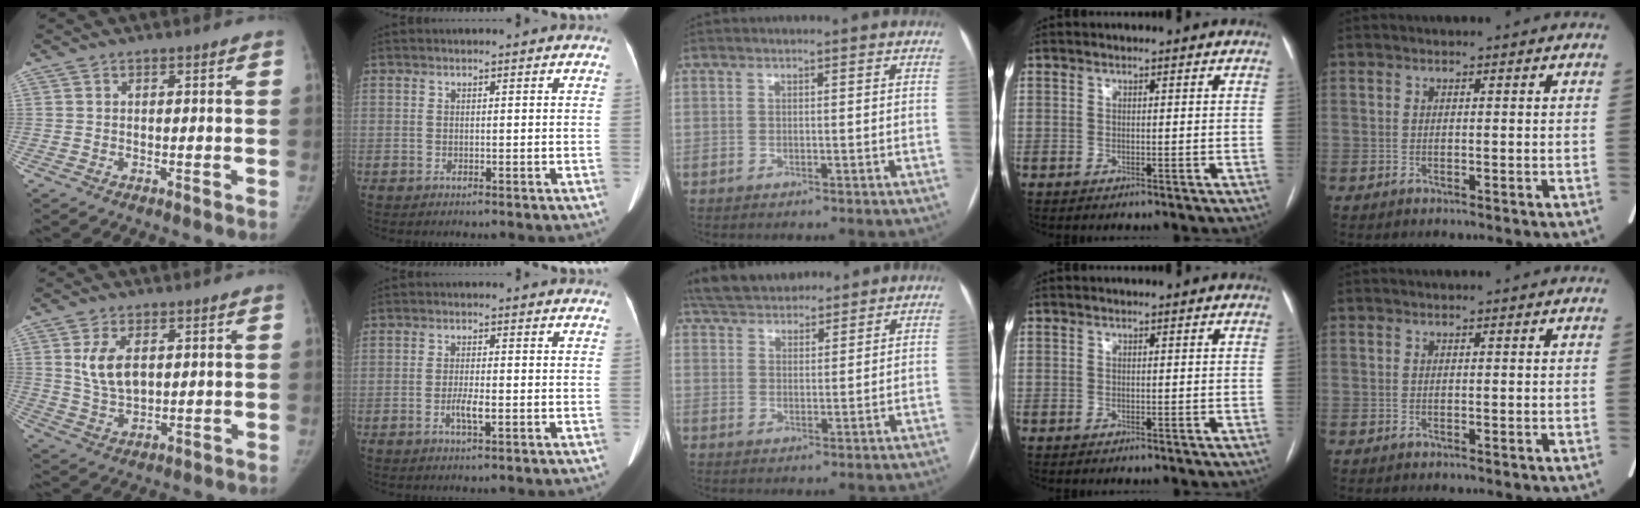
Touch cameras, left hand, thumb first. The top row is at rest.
{"thumb": {"total": 7.5, "force": [2.0, 4.5, 5.6], "torque": [-0.091, -0.011, 0.047]}, "index": {"total": 2.8, "force": [-1.0, 0.5, 2.6], "torque": [-0.053, -0.002, -0.018]}, "middle": {"total": 11.1, "force": [9.9, 3.7, 3.6], "torque": [-0.062, 0.036, 0.164]}}